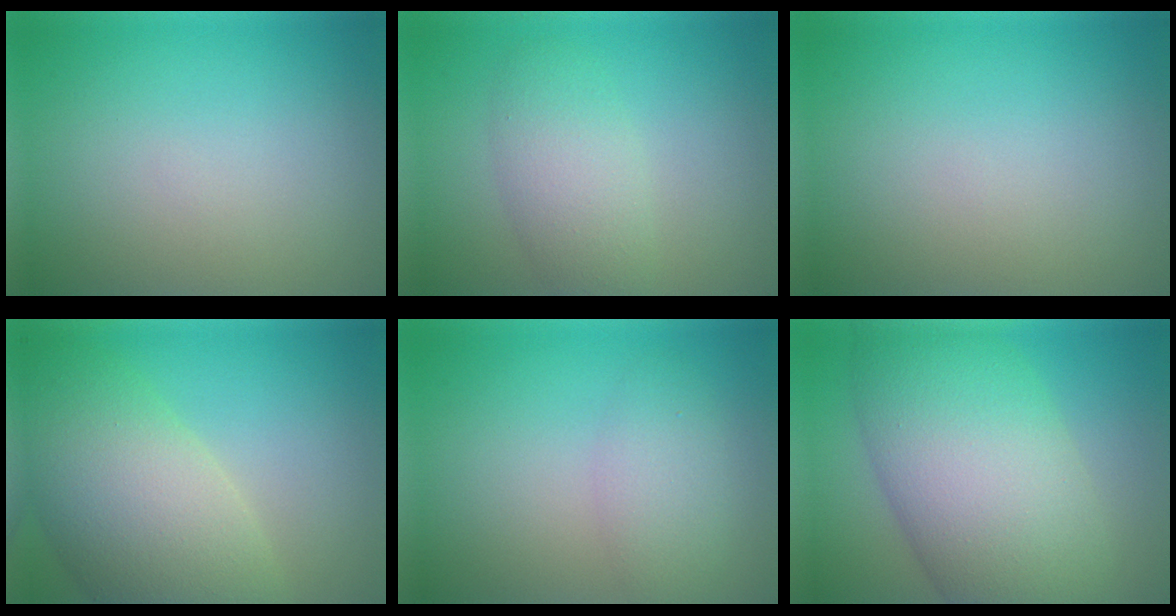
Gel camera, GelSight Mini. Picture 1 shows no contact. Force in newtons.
{"total": 3.7, "press": 3.7, "slide": 0.2}
{"total": 0.0}
{"total": 10.8, "press": 10.8, "slide": 0.6}
{"total": 2.6, "press": 2.6, "slide": 0.2}
{"total": 12.5, "press": 12.5, "slide": 0.2}